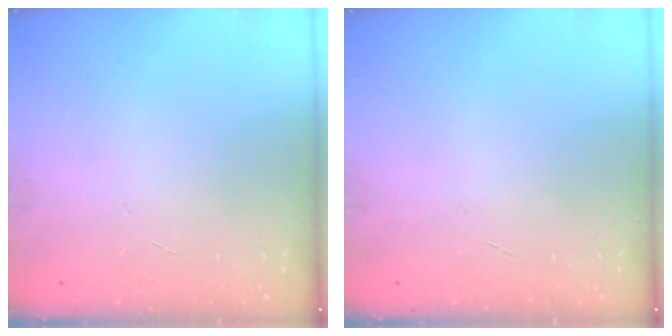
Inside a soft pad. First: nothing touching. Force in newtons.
{"total": 0.0}